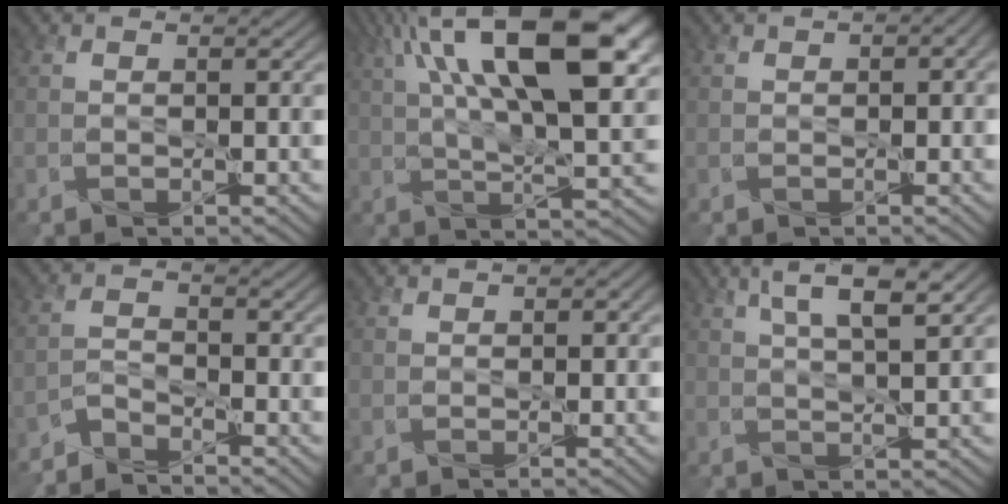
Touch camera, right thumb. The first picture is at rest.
{"total": 18.1, "force": [6.7, 6.6, 15.5], "torque": [-0.265, 0.033, 0.102]}
{"total": 1.4, "force": [0.0, 1.2, 0.9], "torque": [-0.016, -0.003, -0.002]}
{"total": 3.2, "force": [-3.1, 0.6, 0.6], "torque": [-0.013, 0.000, -0.073]}
{"total": 0.7, "force": [0.0, 0.6, 0.3], "torque": [-0.005, -0.004, -0.003]}
{"total": 6.0, "force": [3.0, 1.3, 5.0], "torque": [-0.089, 0.006, 0.056]}